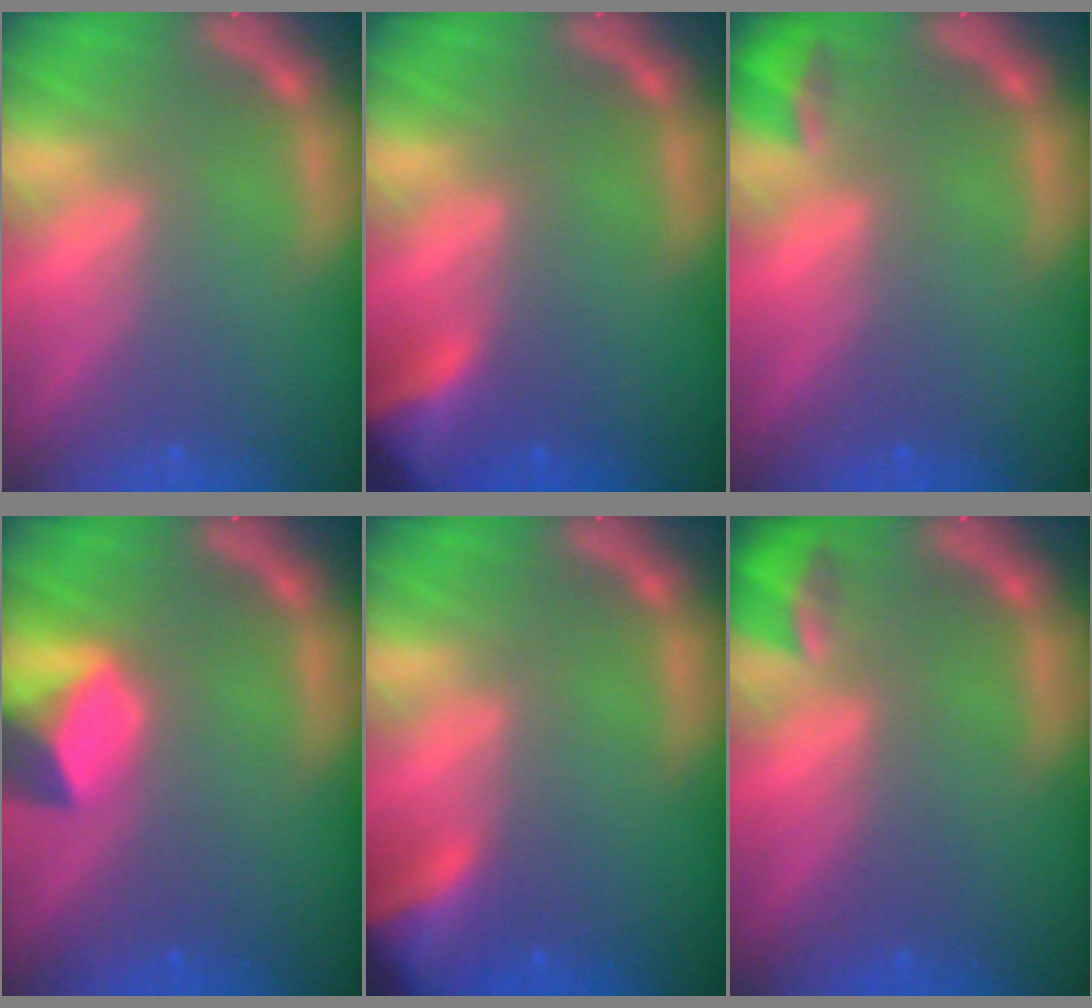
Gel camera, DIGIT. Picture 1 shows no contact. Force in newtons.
{"total": 4.9}
{"total": 1.9}
{"total": 4.4}
{"total": 5.4}
{"total": 2.4}